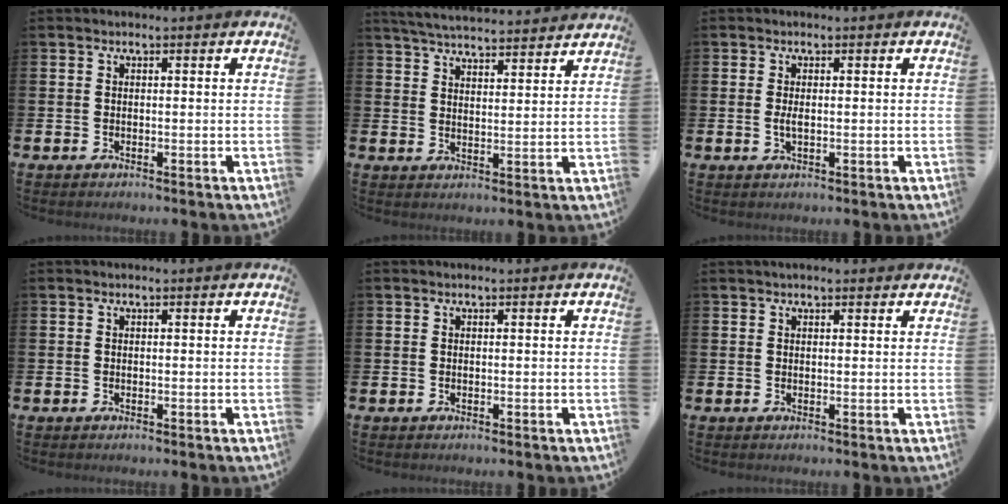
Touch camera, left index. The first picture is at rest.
{"total": 5.0, "force": [4.9, 0.2, 0.6], "torque": [-0.030, -0.031, 0.088]}
{"total": 1.5, "force": [0.0, 0.5, 1.4], "torque": [-0.025, 0.001, -0.002]}
{"total": 0.0}
{"total": 0.0}
{"total": 1.0, "force": [0.9, 0.3, 0.3], "torque": [0.005, 0.000, 0.014]}